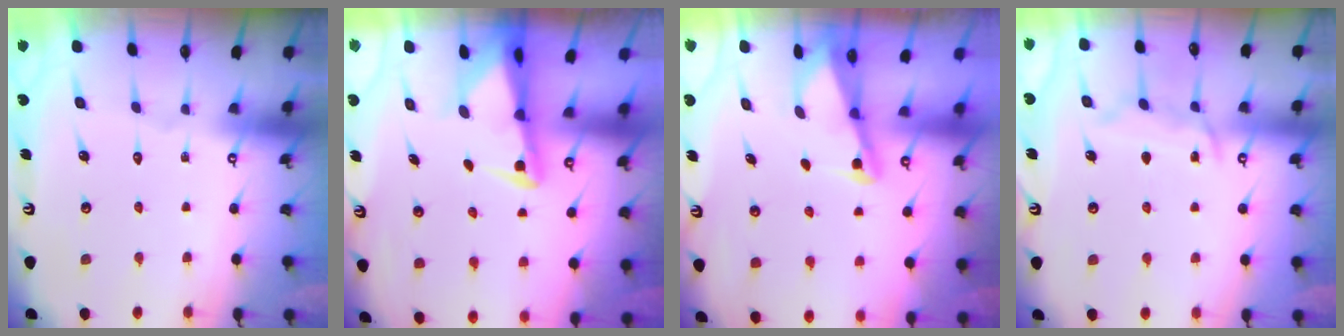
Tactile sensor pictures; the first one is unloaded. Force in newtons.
{"total": 2.5, "press": 2.5, "slide": 0.6}
{"total": 2.2, "press": 2.2, "slide": 0.4}
{"total": 9.0, "press": 9.0, "slide": 1.1}